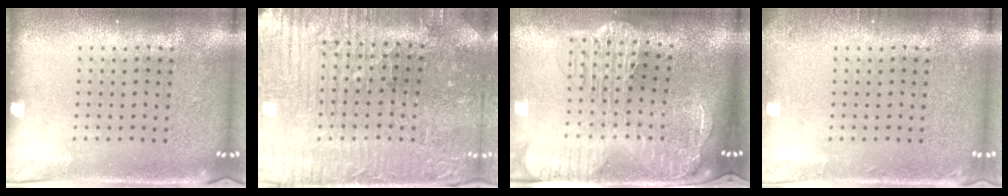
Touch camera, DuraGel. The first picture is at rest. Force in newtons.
{"total": 3.8, "press": 3.8, "slide": 0.4}
{"total": 3.3, "press": 2.6, "slide": 1.9}
{"total": 0.9, "press": 0.9, "slide": 0.1}